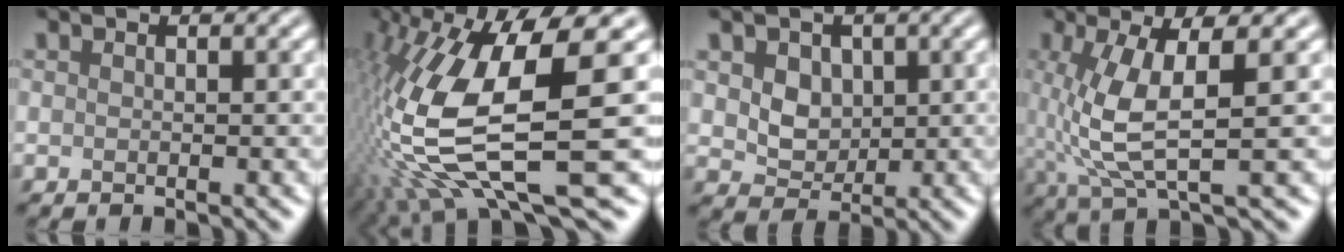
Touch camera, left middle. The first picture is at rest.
{"total": 14.1, "force": [-1.4, 4.6, 13.2], "torque": [-0.282, -0.022, -0.012]}
{"total": 3.9, "force": [1.3, 3.0, 2.1], "torque": [-0.050, -0.004, 0.025]}
{"total": 6.0, "force": [0.4, 1.6, 5.7], "torque": [-0.127, 0.002, 0.012]}